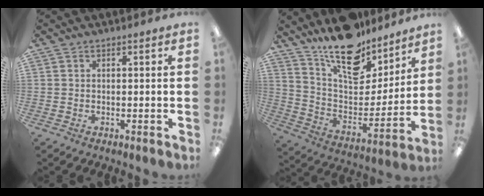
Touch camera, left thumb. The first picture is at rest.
{"total": 19.3, "force": [15.2, 8.2, 8.5], "torque": [-0.142, -0.114, 0.271]}